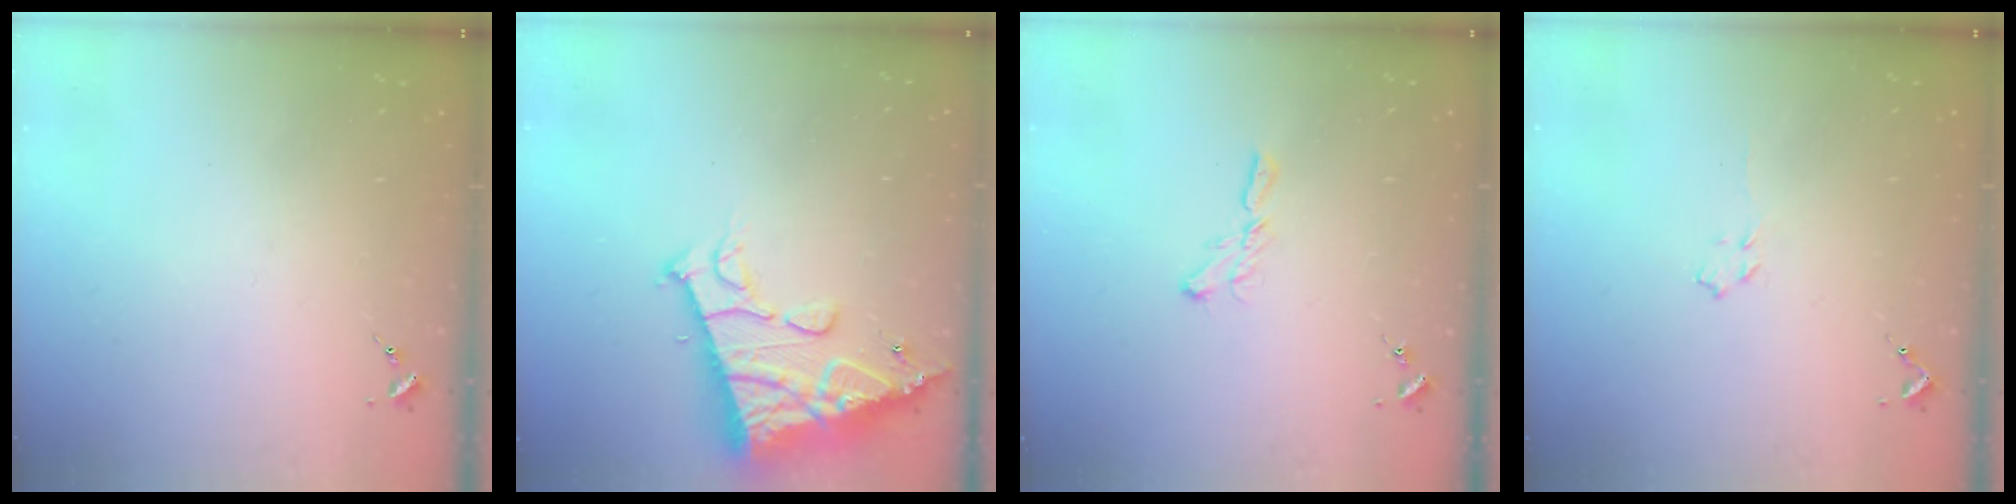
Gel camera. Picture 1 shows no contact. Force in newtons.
{"total": 16.0, "press": 15.9, "slide": 1.8}
{"total": 5.6, "press": 5.6, "slide": 0.2}
{"total": 3.9, "press": 3.9, "slide": 0.6}